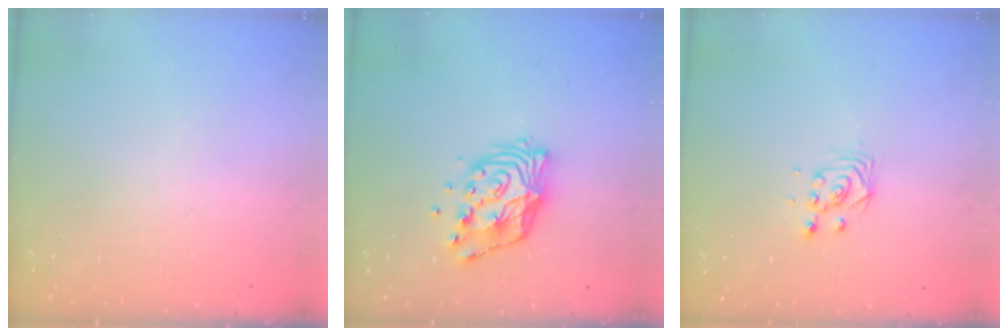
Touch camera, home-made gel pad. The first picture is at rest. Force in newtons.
{"total": 12.3, "press": 12.3, "slide": 1.1}
{"total": 2.8, "press": 2.8, "slide": 0.3}